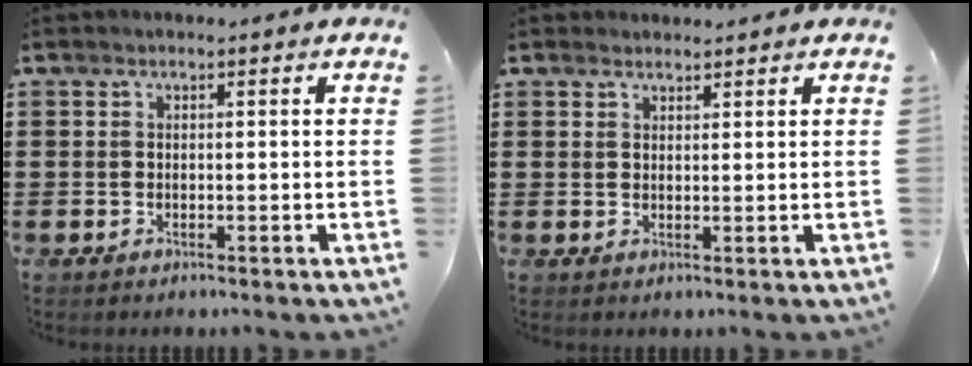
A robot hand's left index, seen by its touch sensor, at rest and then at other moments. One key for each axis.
{"total": 1.6, "fx": 1.5, "fy": 0.5, "fz": 0.1, "tx": -0.005, "ty": 0.003, "tz": 0.031}